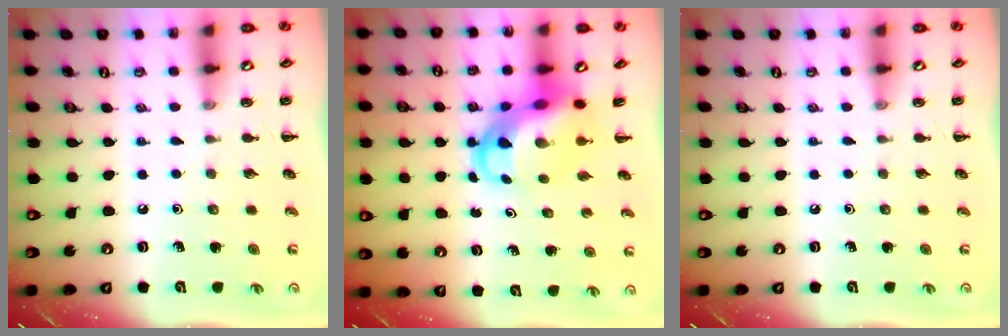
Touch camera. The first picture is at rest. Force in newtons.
{"total": 7.7, "press": 7.5, "slide": 2.0}
{"total": 0.0}